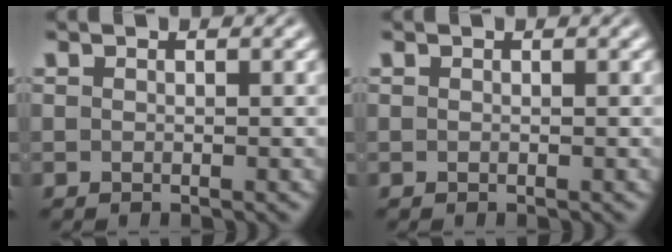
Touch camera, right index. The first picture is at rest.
{"total": 0.0}